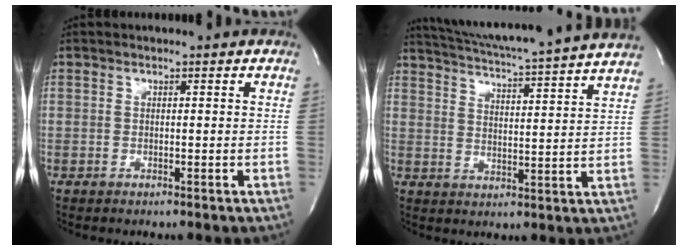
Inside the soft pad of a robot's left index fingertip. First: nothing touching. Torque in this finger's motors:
{"motor_torque": [-0.02, -0.11, 0.05, 0.06]}